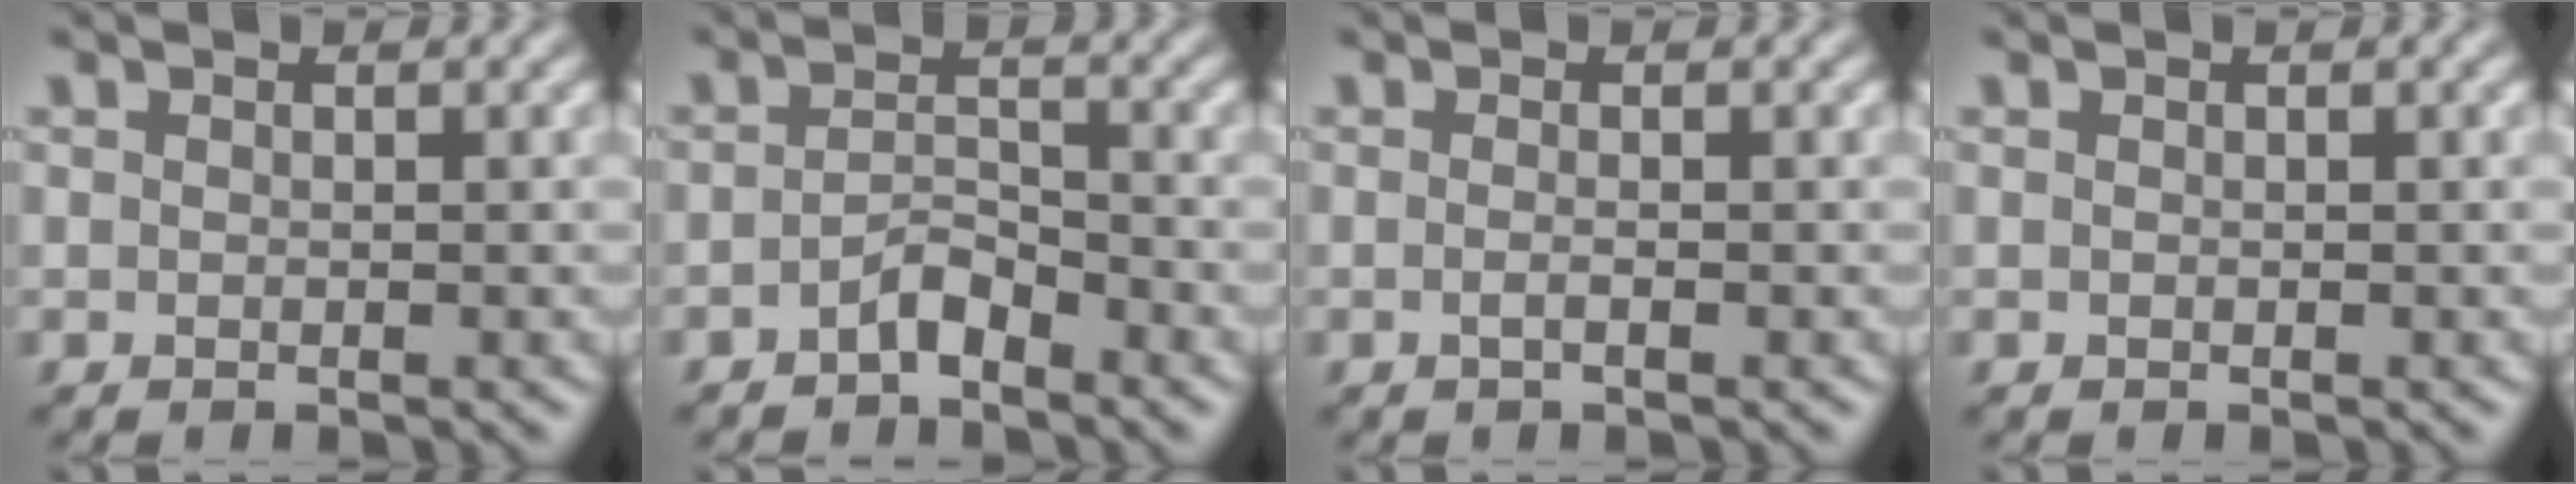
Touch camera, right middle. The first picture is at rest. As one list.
[{"total": 1.9, "force": [-1.5, 0.6, 1.0], "torque": [-0.020, 0.011, -0.030]}, {"total": 0.6, "force": [-0.3, -0.1, 0.5], "torque": [-0.013, 0.002, -0.004]}, {"total": 0.0}]